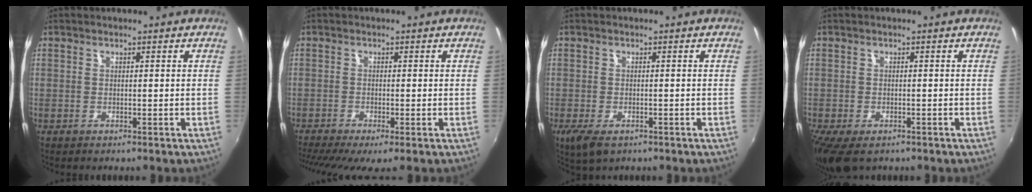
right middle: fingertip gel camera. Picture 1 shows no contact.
{"total": 7.0, "force": [-5.1, 0.4, 4.8], "torque": [-0.105, -0.039, -0.087]}
{"total": 5.0, "force": [-2.9, 2.3, 3.4], "torque": [-0.074, -0.020, -0.048]}
{"total": 7.1, "force": [-4.8, 3.1, 4.3], "torque": [-0.100, -0.034, -0.079]}